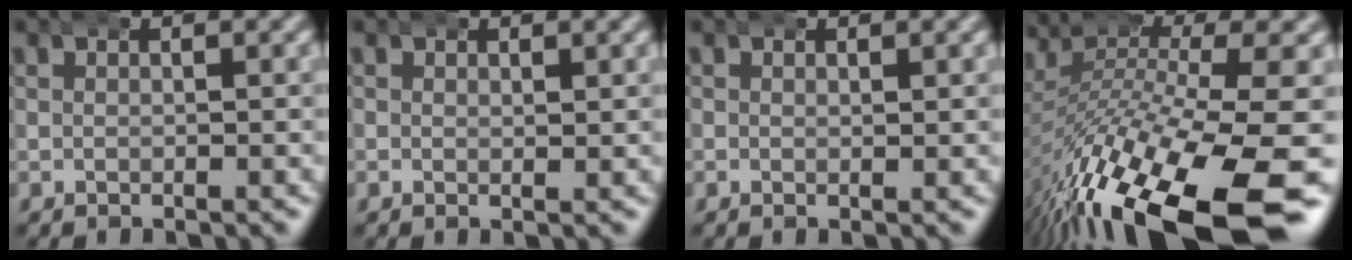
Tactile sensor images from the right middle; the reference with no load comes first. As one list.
[{"total": 0.8, "force": [0.8, 0.0, -0.1], "torque": [0.007, 0.000, 0.015]}, {"total": 0.5, "force": [0.5, 0.1, -0.1], "torque": [0.005, 0.000, 0.008]}, {"total": 12.0, "force": [-4.8, 5.1, 9.8], "torque": [-0.177, -0.018, -0.059]}]